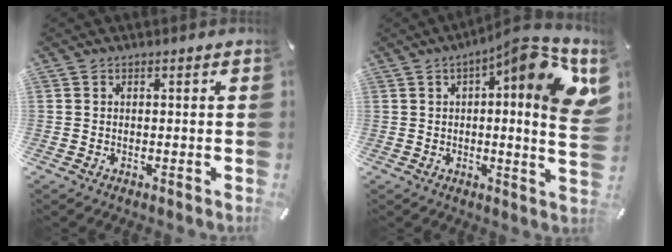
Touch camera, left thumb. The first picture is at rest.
{"total": 14.5, "force": [5.5, 2.8, 13.1], "torque": [-0.172, -0.043, 0.077]}